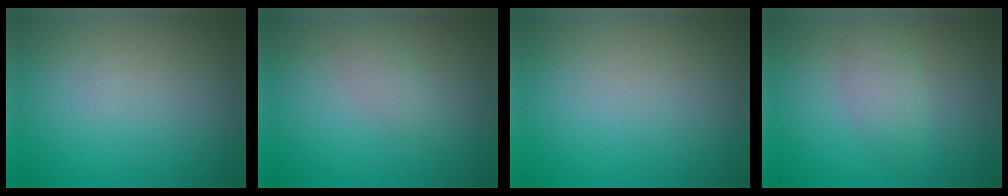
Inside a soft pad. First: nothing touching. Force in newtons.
{"total": 1.5, "press": 1.5, "slide": 0.1}
{"total": 0.0}
{"total": 2.2, "press": 2.2, "slide": 0.1}